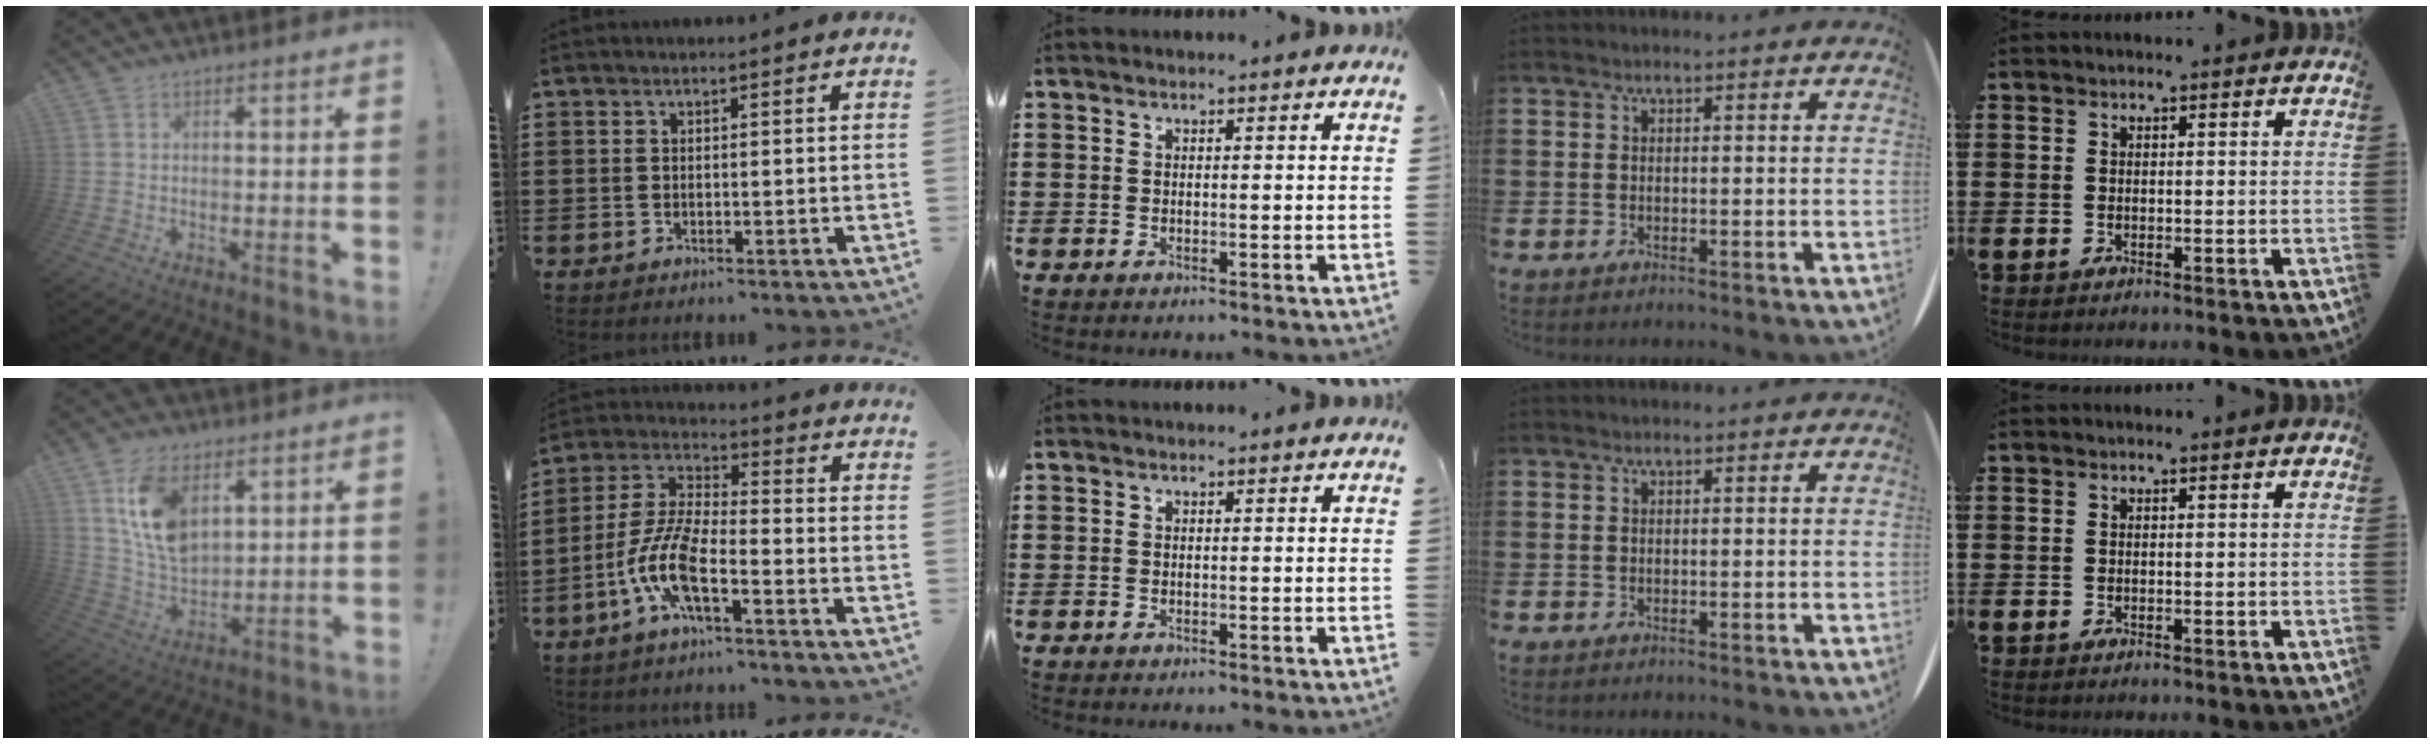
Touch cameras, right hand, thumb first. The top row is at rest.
{"thumb": {"total": 12.7, "force": [6.2, 8.0, 7.7], "torque": [-0.141, -0.022, 0.119]}, "index": {"total": 9.2, "force": [-4.5, 2.3, 7.7], "torque": [-0.192, -0.013, -0.092]}}